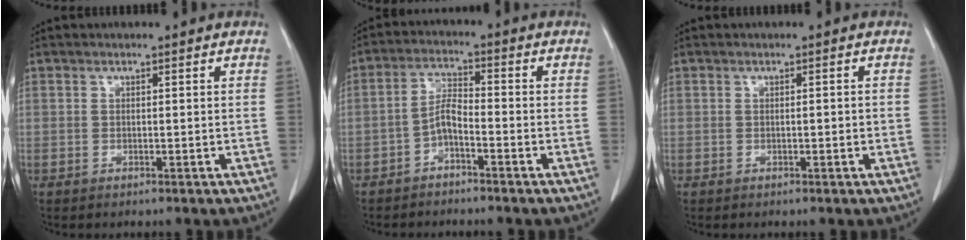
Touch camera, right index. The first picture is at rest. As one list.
[{"total": 3.7, "force": [-2.2, 0.9, 2.9], "torque": [-0.059, 0.010, -0.045]}, {"total": 1.0, "force": [-0.2, 0.1, 0.9], "torque": [-0.011, 0.001, -0.001]}]